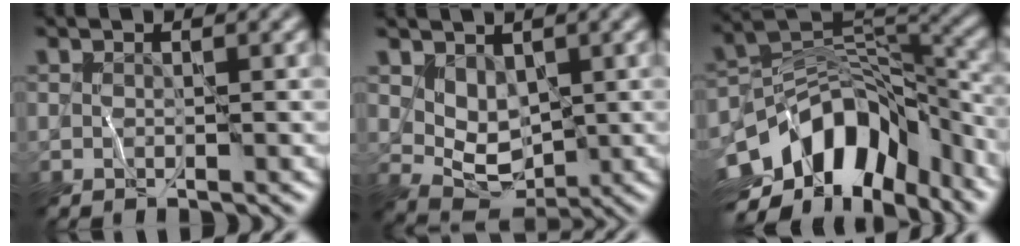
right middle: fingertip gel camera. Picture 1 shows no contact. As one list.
[{"total": 3.8, "force": [1.4, 2.6, 2.5], "torque": [-0.045, -0.015, 0.033]}, {"total": 12.7, "force": [-5.8, 8.0, 8.0], "torque": [-0.132, 0.008, -0.109]}]